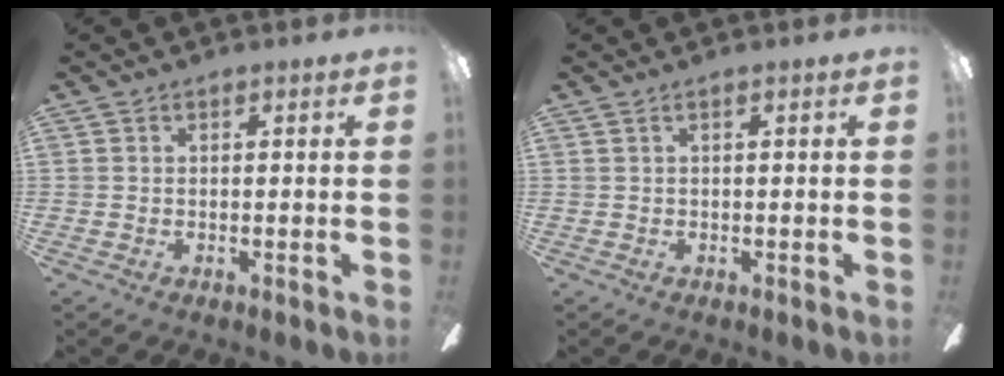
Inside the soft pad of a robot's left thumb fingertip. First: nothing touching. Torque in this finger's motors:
{"motor_torque": [-0.26, -0.05, -0.19, 0.09, 0.00]}